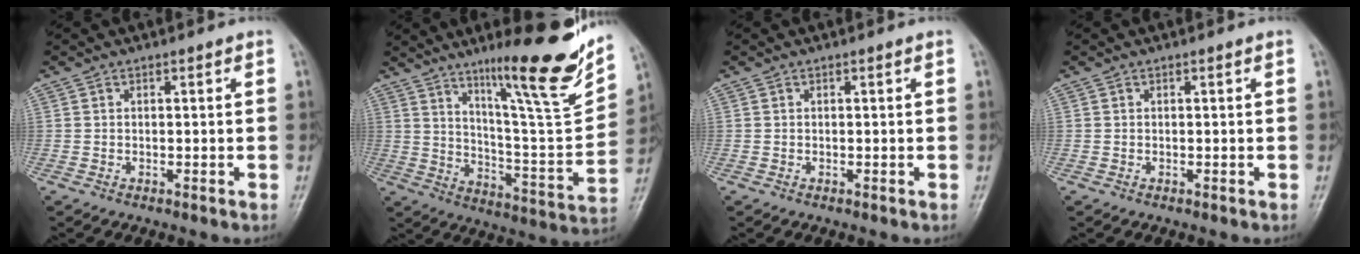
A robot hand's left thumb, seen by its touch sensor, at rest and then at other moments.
{"total": 20.9, "force": [13.6, 2.6, 15.7], "torque": [-0.200, -0.079, 0.222]}
{"total": 0.0}
{"total": 0.0}